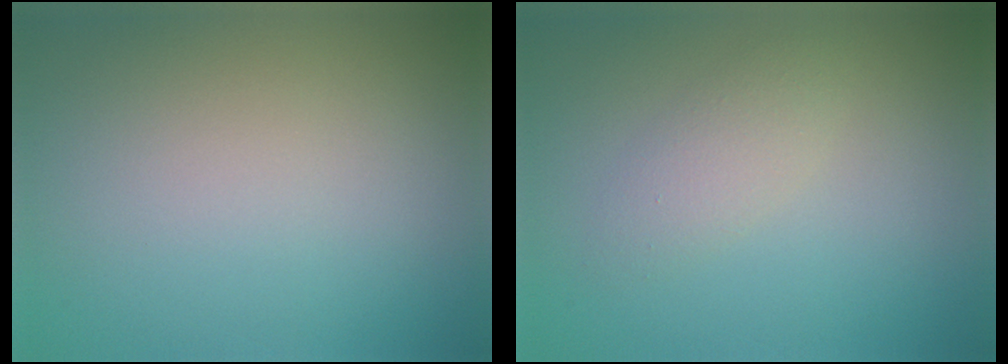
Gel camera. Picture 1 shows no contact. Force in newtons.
{"total": 2.0, "press": 2.0, "slide": 0.2}